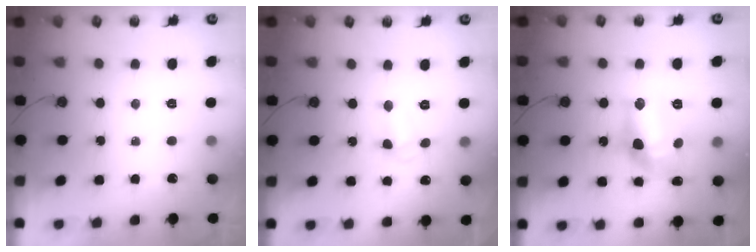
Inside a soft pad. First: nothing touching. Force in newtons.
{"total": 3.5, "press": 3.3, "slide": 0.9}
{"total": 17.5, "press": 17.1, "slide": 3.8}